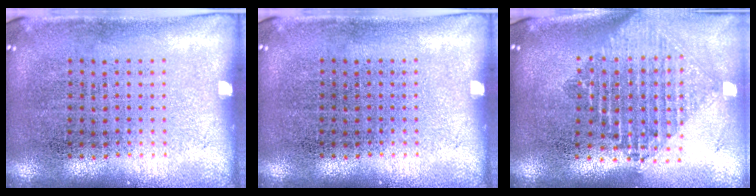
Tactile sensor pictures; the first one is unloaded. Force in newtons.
{"total": 0.0}
{"total": 2.2, "press": 1.7, "slide": 1.4}